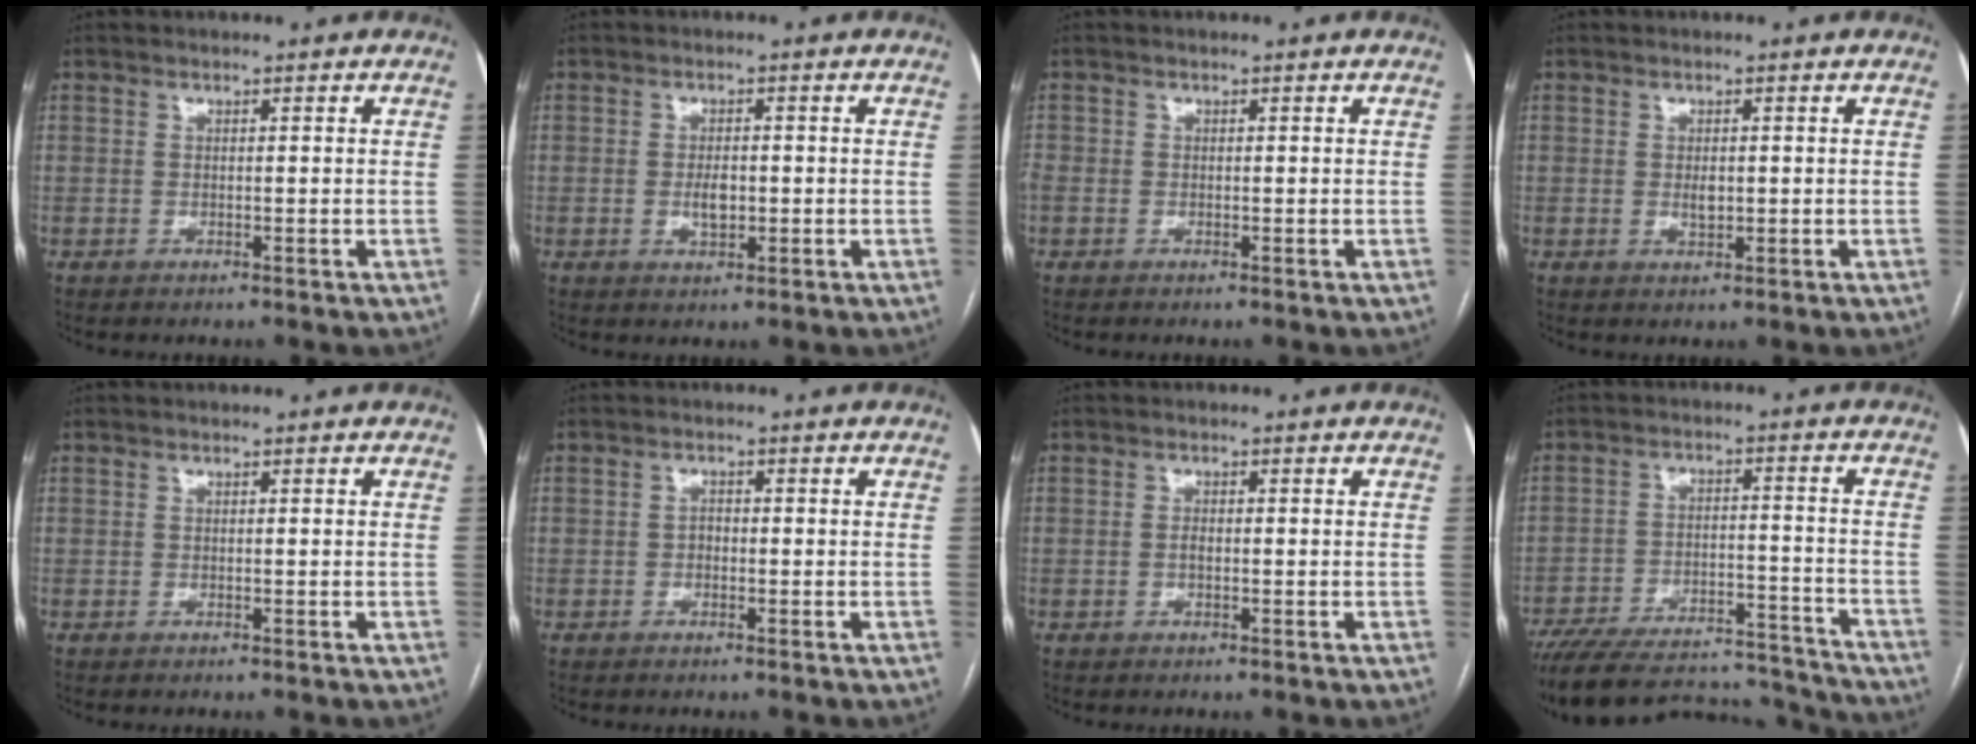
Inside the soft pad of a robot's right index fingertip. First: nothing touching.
{"total": 2.6, "force": [-0.3, 1.2, 2.3], "torque": [-0.045, 0.002, 0.000]}
{"total": 1.5, "force": [-0.5, 1.2, 0.7], "torque": [-0.024, 0.006, -0.011]}
{"total": 1.6, "force": [0.1, 0.8, 1.4], "torque": [-0.026, 0.000, 0.007]}
{"total": 0.0}
{"total": 1.1, "force": [-0.3, 0.8, 0.7], "torque": [-0.013, 0.003, -0.007]}
{"total": 1.0, "force": [-0.1, 0.4, 0.9], "torque": [-0.019, 0.002, 0.000]}
{"total": 22.2, "force": [-20.5, 4.8, 6.9], "torque": [-0.115, 0.005, -0.294]}